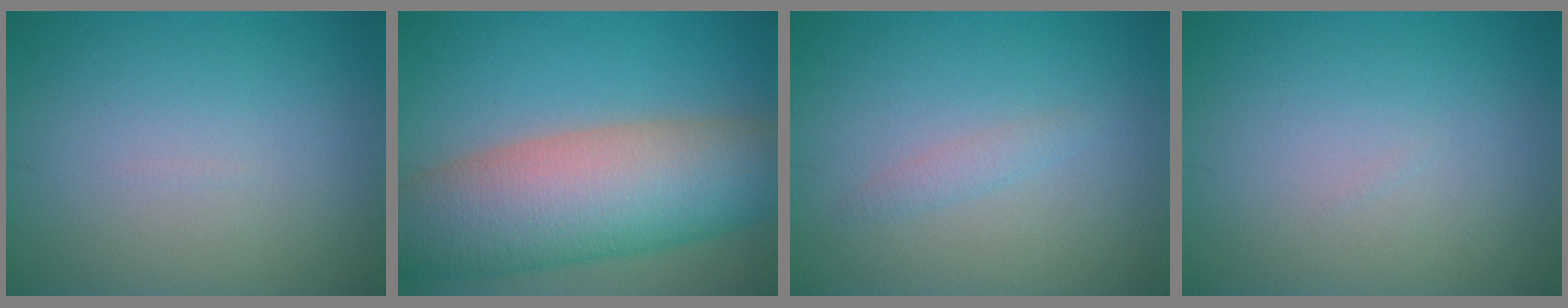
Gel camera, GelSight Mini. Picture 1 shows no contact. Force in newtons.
{"total": 12.4, "press": 12.4, "slide": 0.6}
{"total": 1.0, "press": 1.0, "slide": 0.1}
{"total": 0.0}